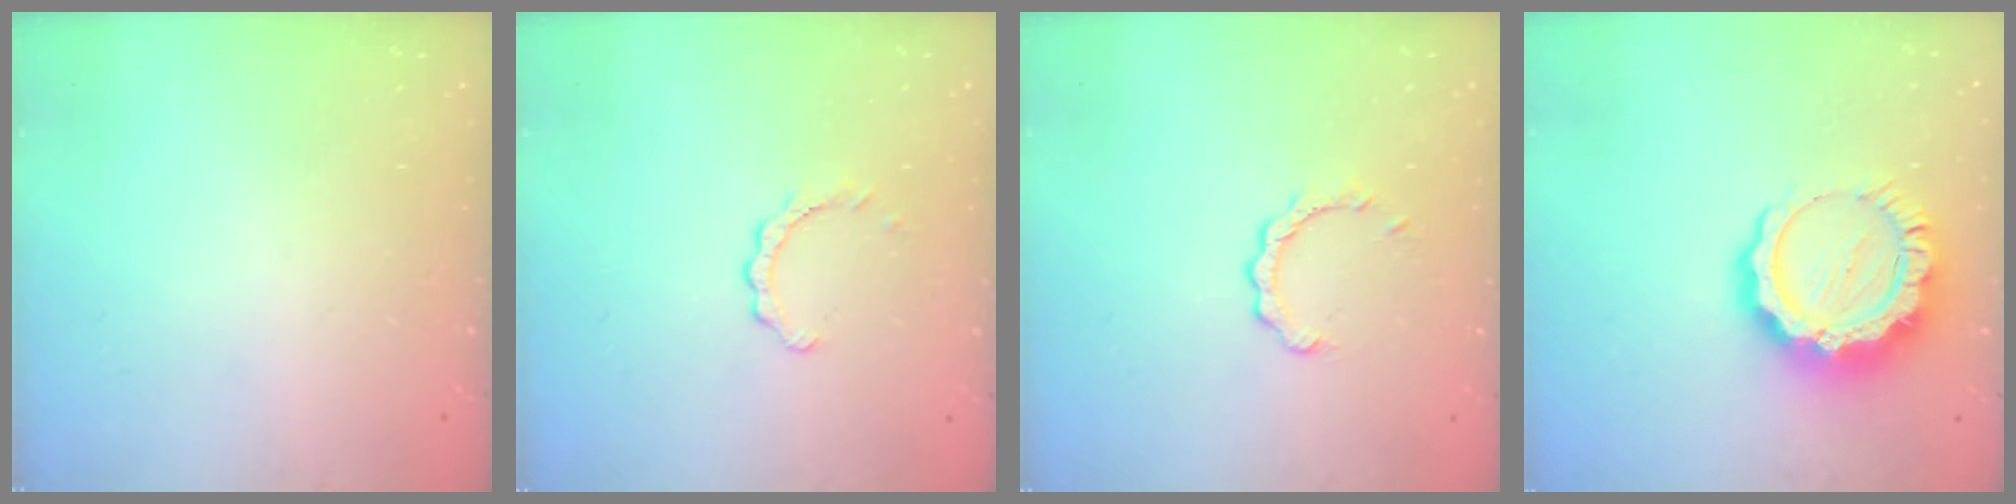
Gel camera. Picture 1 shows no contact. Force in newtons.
{"total": 2.0, "press": 2.0, "slide": 0.2}
{"total": 2.5, "press": 2.5, "slide": 0.3}
{"total": 14.3, "press": 14.2, "slide": 1.4}